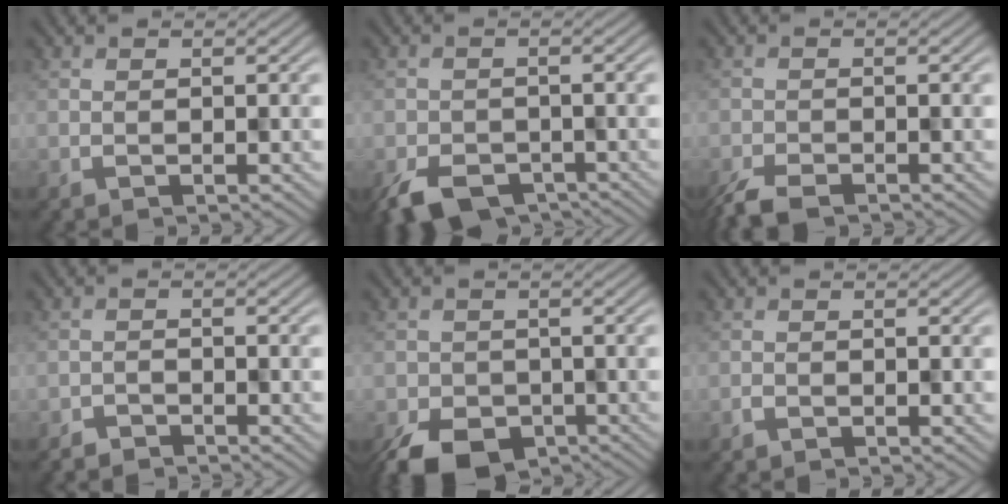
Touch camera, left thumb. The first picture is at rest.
{"total": 6.1, "force": [-4.1, 3.4, 2.9], "torque": [-0.055, -0.024, -0.064]}
{"total": 4.1, "force": [-3.5, 1.1, 1.8], "torque": [-0.037, -0.017, -0.060]}
{"total": 2.0, "force": [-1.9, 0.2, -0.4], "torque": [0.007, -0.006, -0.033]}
{"total": 6.6, "force": [-4.3, 4.1, 2.9], "torque": [-0.058, -0.029, -0.062]}
{"total": 0.6, "force": [-0.5, 0.1, -0.3], "torque": [0.002, -0.004, -0.007]}